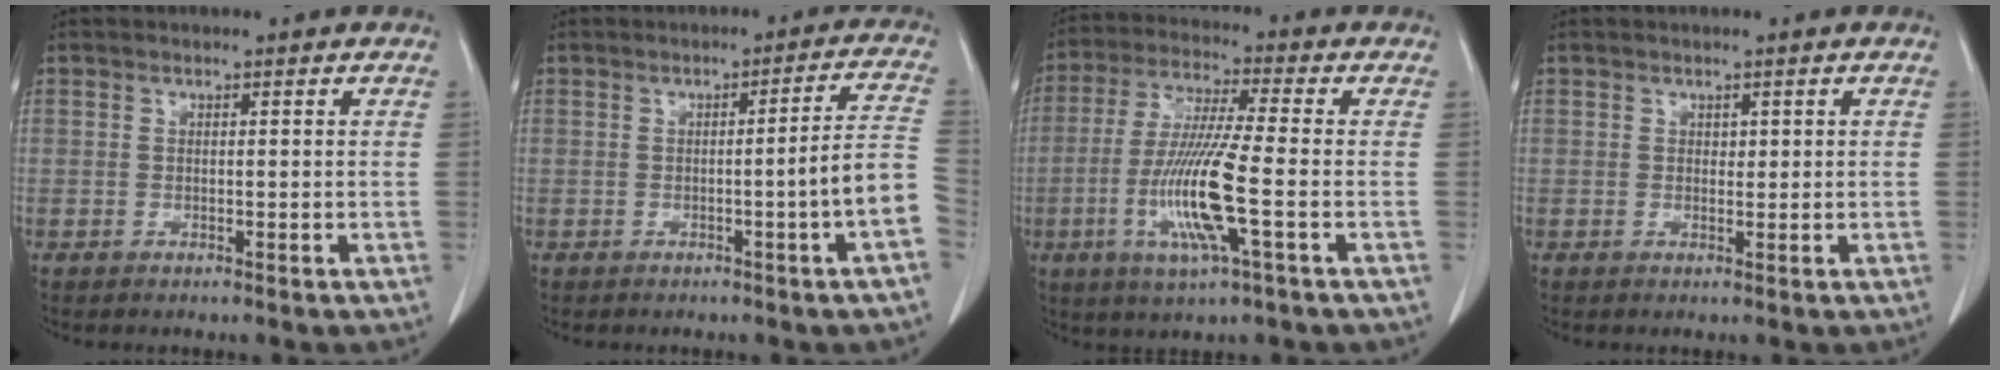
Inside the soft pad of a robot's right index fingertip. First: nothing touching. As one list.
[{"total": 7.2, "force": [-2.3, -1.3, 6.6], "torque": [-0.076, 0.008, -0.035]}, {"total": 12.6, "force": [-3.2, 0.3, 12.1], "torque": [-0.249, -0.016, -0.067]}, {"total": 0.8, "force": [0.3, 0.5, 0.5], "torque": [-0.002, 0.000, 0.004]}]